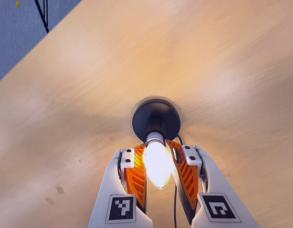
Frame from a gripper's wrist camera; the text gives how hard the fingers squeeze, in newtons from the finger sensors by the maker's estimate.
{"total": 24.8, "left": 25.6, "right": 24.1}